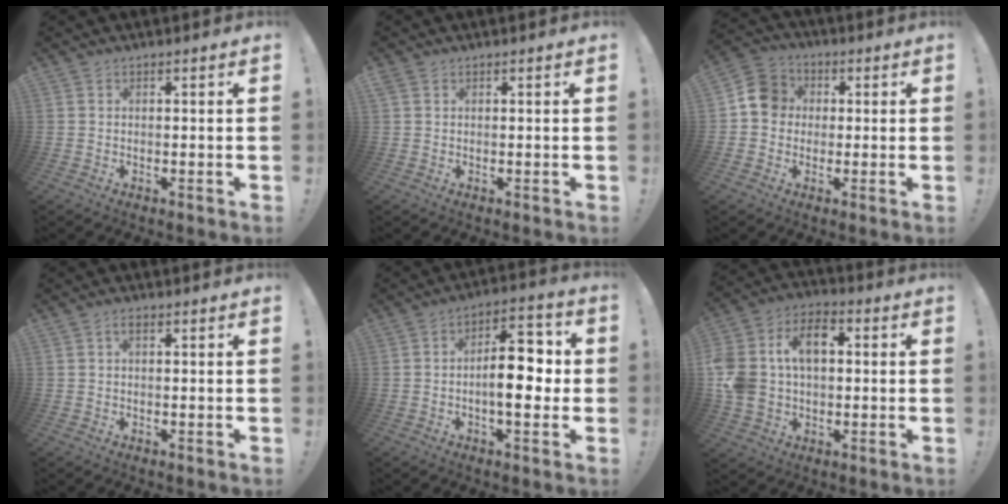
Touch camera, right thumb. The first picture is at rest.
{"total": 1.2, "force": [0.6, 0.9, 0.4], "torque": [-0.003, 0.001, 0.011]}
{"total": 9.3, "force": [0.6, 8.6, 3.6], "torque": [-0.039, 0.018, 0.016]}
{"total": 1.5, "force": [0.4, 0.7, 1.2], "torque": [-0.020, 0.003, 0.005]}
{"total": 14.1, "force": [-1.0, 7.0, 12.2], "torque": [-0.173, 0.016, -0.022]}
{"total": 15.8, "force": [2.6, 11.7, 10.2], "torque": [-0.192, 0.012, 0.050]}